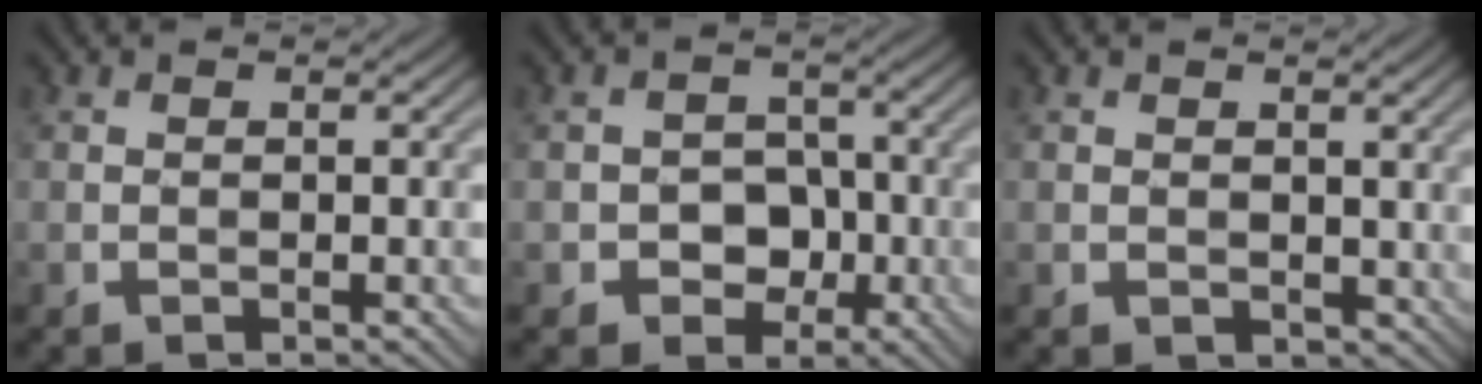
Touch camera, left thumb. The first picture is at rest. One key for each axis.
{"total": 4.7, "fx": -1.5, "fy": 3.8, "fz": 2.3, "tx": -0.027, "ty": 0.002, "tz": -0.035}
{"total": 1.6, "fx": 0.8, "fy": 1.2, "fz": 0.8, "tx": -0.018, "ty": -0.005, "tz": 0.016}